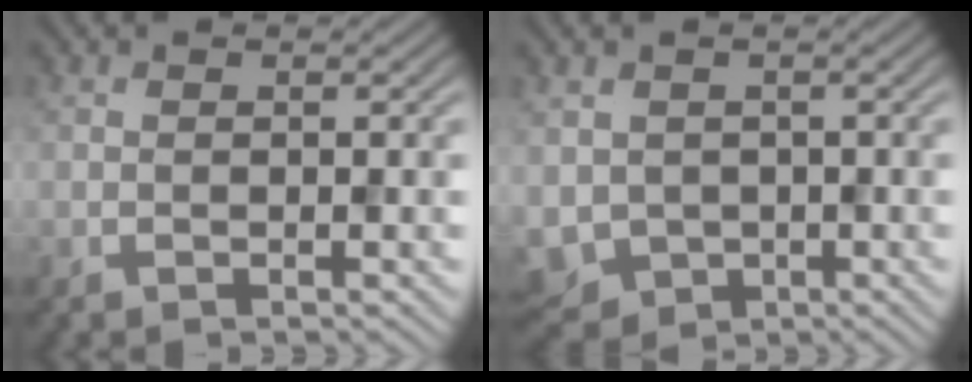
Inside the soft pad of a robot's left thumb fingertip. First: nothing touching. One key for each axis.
{"total": 2.8, "fx": -0.2, "fy": 2.8, "fz": -0.1, "tx": -0.029, "ty": -0.020, "tz": 0.003}